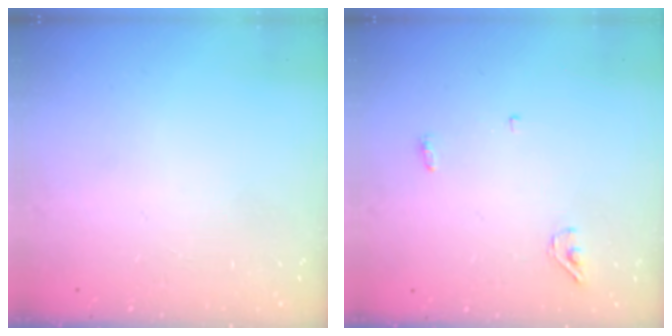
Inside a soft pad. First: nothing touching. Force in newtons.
{"total": 3.4, "press": 3.3, "slide": 1.0}